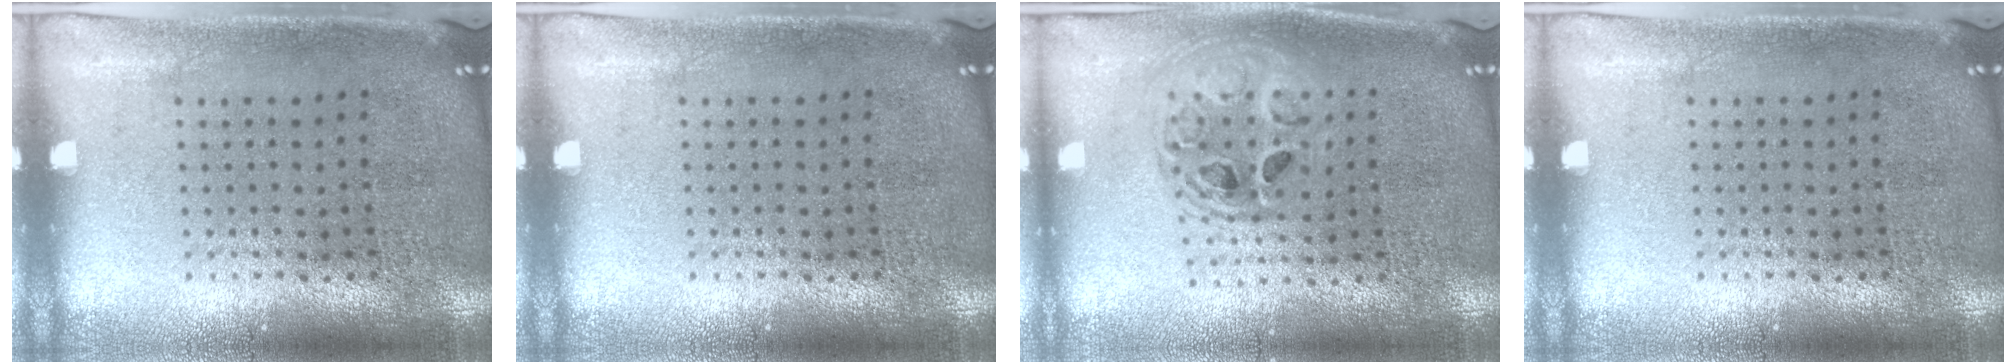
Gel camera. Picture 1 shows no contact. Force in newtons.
{"total": 0.0}
{"total": 1.6, "press": 1.4, "slide": 0.8}
{"total": 0.0}